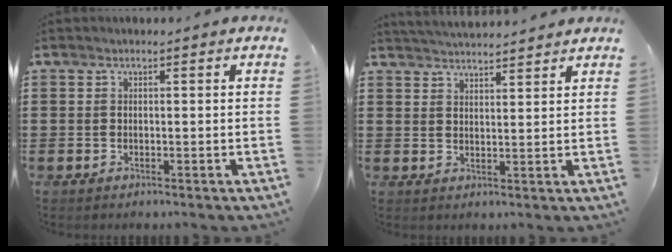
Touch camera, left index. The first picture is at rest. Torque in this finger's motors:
{"motor_torque": [0.28, -0.28, 0.56, 0.06]}